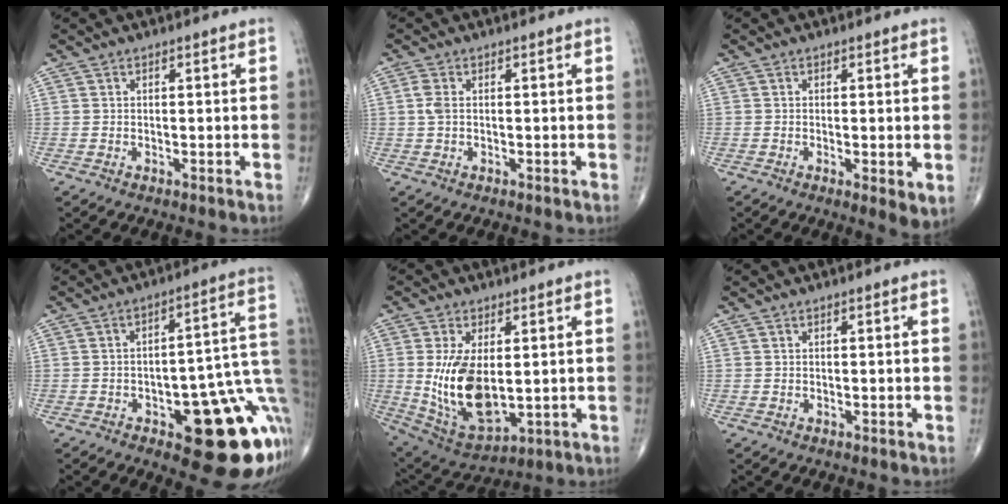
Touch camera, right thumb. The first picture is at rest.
{"total": 2.1, "force": [0.2, 1.1, 1.7], "torque": [-0.048, 0.005, 0.001]}
{"total": 3.6, "force": [-0.5, 0.9, 3.5], "torque": [-0.058, -0.015, -0.012]}
{"total": 20.0, "force": [-6.1, 7.5, 17.6], "torque": [-0.153, 0.038, -0.065]}
{"total": 14.4, "force": [0.4, 7.4, 12.3], "torque": [-0.229, -0.018, 0.030]}
{"total": 0.0}